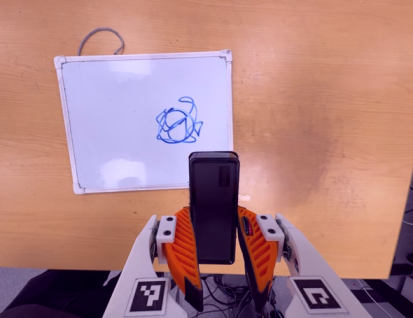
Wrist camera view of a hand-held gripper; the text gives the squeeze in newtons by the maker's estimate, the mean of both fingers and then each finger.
{"total": 7.3, "left": 5.1, "right": 9.6}